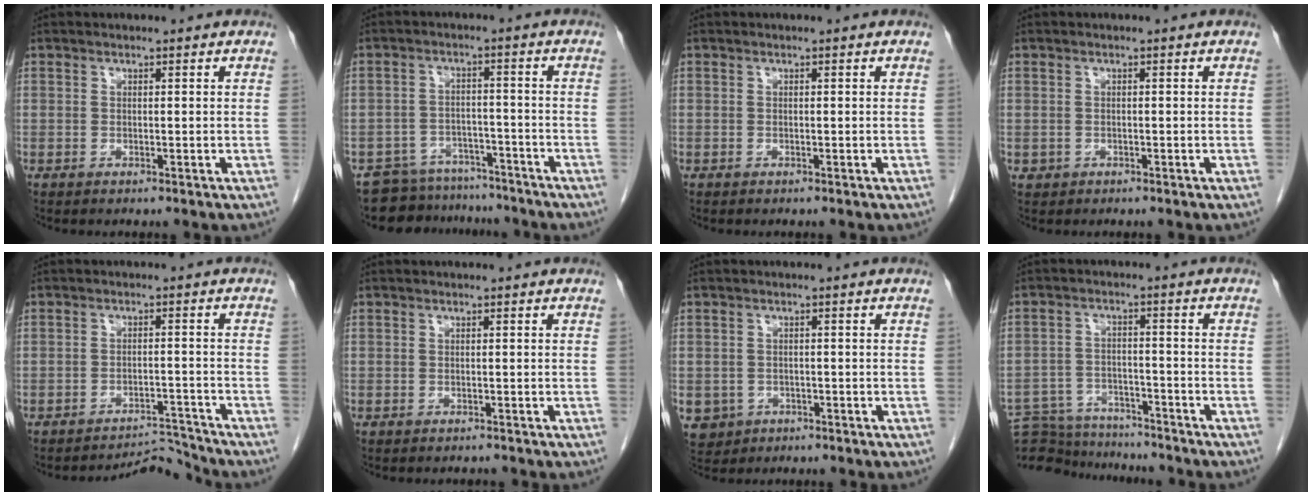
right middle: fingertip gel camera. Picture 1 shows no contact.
{"total": 10.6, "force": [-9.8, 4.0, 0.5], "torque": [-0.008, 0.019, -0.137]}
{"total": 0.0}
{"total": 0.8, "force": [-0.3, 0.8, 0.1], "torque": [-0.005, 0.003, -0.001]}
{"total": 4.2, "force": [-3.9, -0.6, -1.5], "torque": [0.031, 0.008, -0.057]}
{"total": 0.6, "force": [-0.6, 0.0, -0.1], "torque": [-0.004, -0.004, -0.009]}
{"total": 5.5, "force": [-2.4, 4.8, 1.1], "torque": [-0.025, 0.003, -0.032]}
{"total": 13.1, "force": [-12.4, 3.1, 2.7], "torque": [-0.055, 0.008, -0.186]}